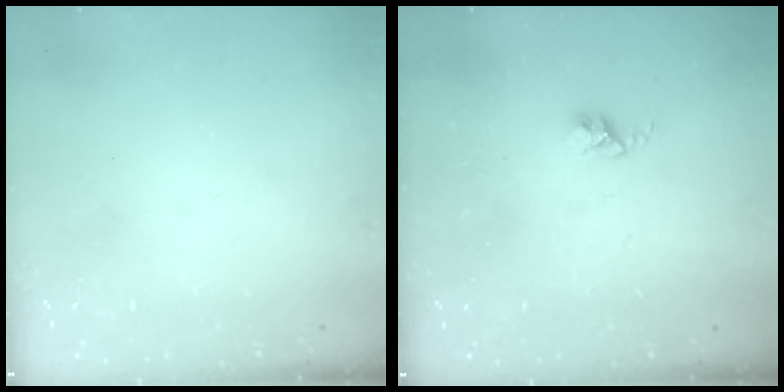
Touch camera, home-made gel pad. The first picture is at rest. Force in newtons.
{"total": 2.4, "press": 2.4, "slide": 0.3}